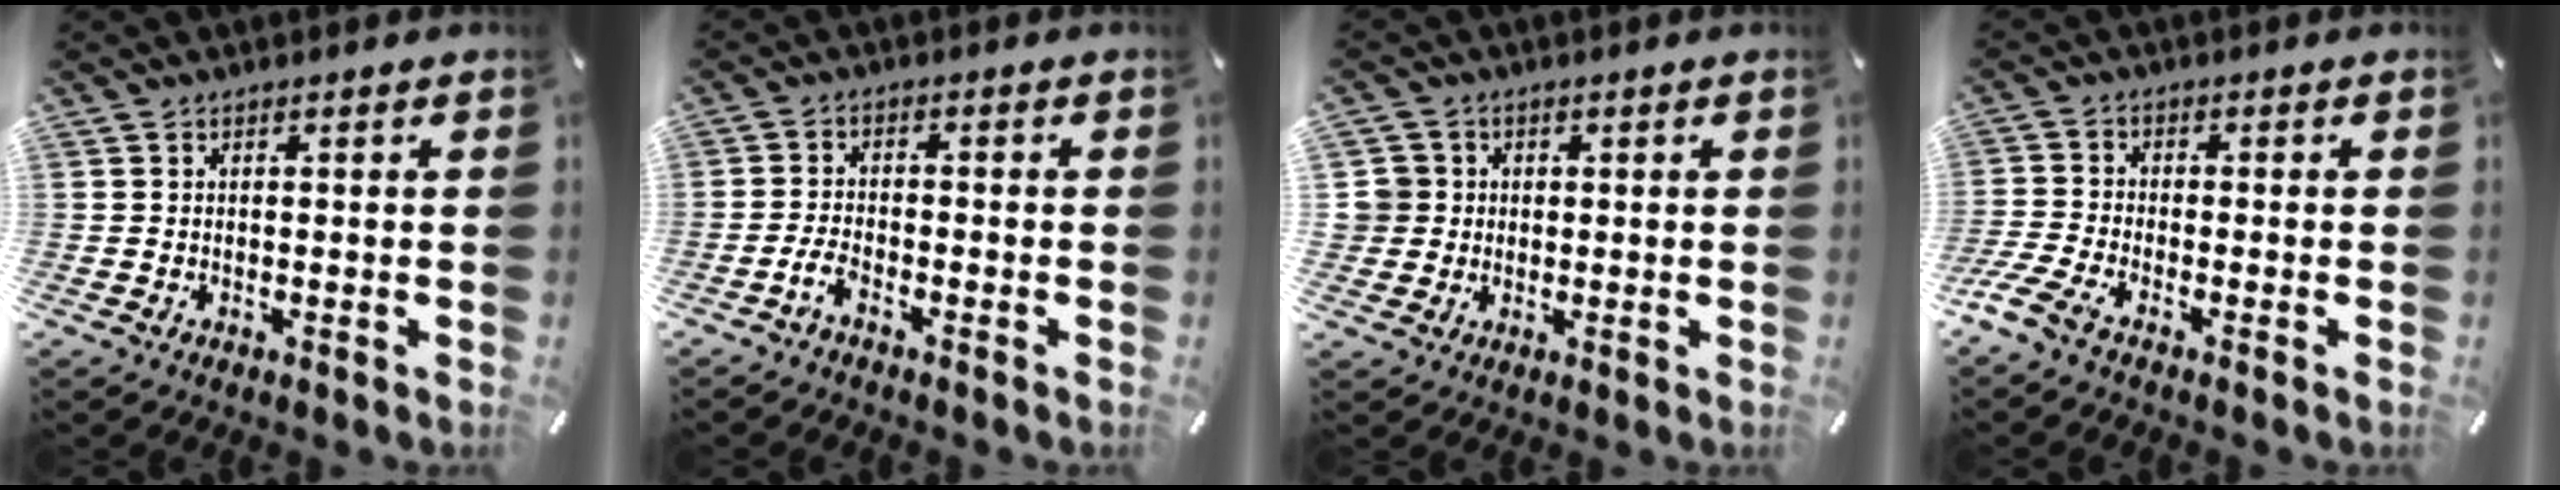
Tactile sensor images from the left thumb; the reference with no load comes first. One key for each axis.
{"total": 3.3, "fx": -2.4, "fy": 1.0, "fz": 2.1, "tx": -0.050, "ty": 0.005, "tz": -0.046}
{"total": 5.1, "fx": 0.7, "fy": 5.1, "fz": 0.4, "tx": -0.011, "ty": 0.008, "tz": 0.016}
{"total": 4.8, "fx": -3.2, "fy": 1.6, "fz": 3.1, "tx": -0.083, "ty": 0.000, "tz": -0.064}